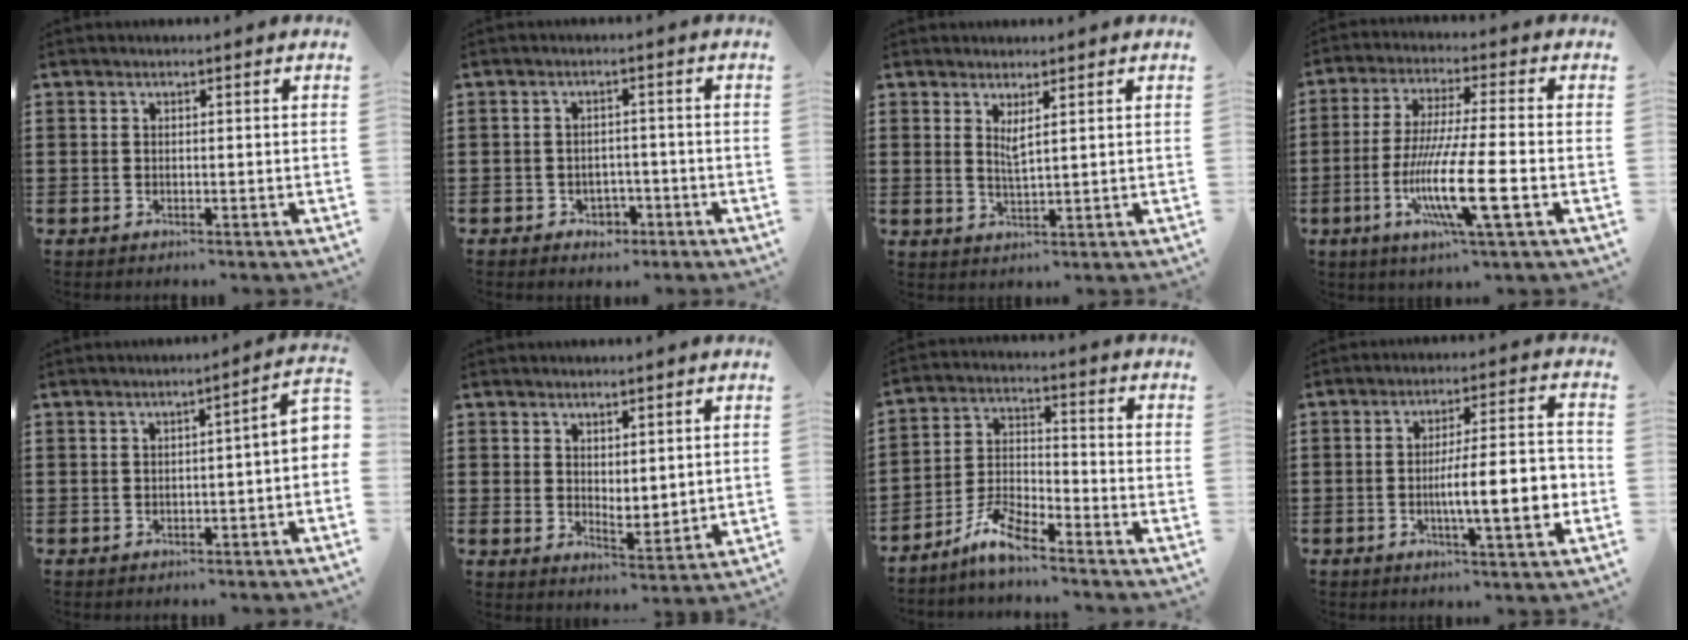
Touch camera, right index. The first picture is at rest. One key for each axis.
{"total": 2.3, "fx": -1.6, "fy": 1.6, "fz": 0.6, "tx": -0.018, "ty": -0.002, "tz": -0.036}
{"total": 2.3, "fx": 1.4, "fy": 0.2, "fz": 1.7, "tx": -0.037, "ty": -0.001, "tz": 0.025}
{"total": 13.1, "fx": -4.2, "fy": 1.4, "fz": 12.4, "tx": -0.260, "ty": -0.019, "tz": -0.087}
{"total": 2.6, "fx": -0.8, "fy": 0.5, "fz": 2.5, "tx": -0.044, "ty": 0.002, "tz": -0.017}
{"total": 3.1, "fx": 2.9, "fy": 1.1, "fz": 0.4, "tx": -0.014, "ty": -0.003, "tz": 0.055}
{"total": 6.6, "fx": -5.6, "fy": 1.1, "fz": 3.4, "tx": -0.084, "ty": -0.004, "tz": -0.110}
{"total": 9.9, "fx": -2.3, "fy": 1.7, "fz": 9.5, "tx": -0.133, "ty": -0.008, "tz": -0.044}